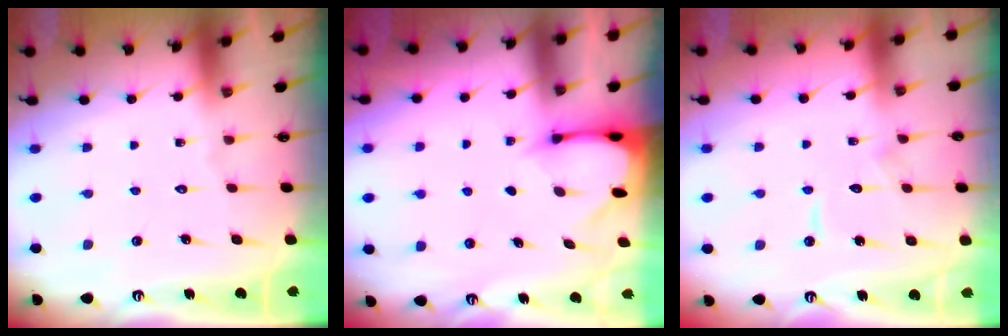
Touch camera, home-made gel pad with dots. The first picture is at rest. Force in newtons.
{"total": 2.4, "press": 2.4, "slide": 0.3}
{"total": 7.8, "press": 7.7, "slide": 0.7}